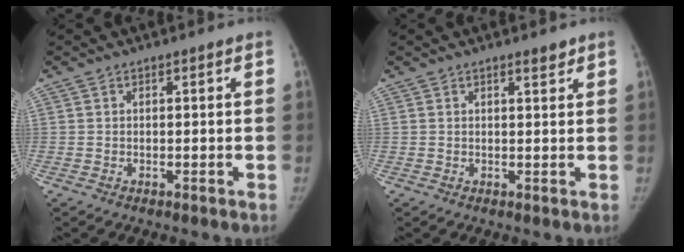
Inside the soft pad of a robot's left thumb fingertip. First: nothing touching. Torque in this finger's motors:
{"motor_torque": [-0.11, -0.10, 0.49, 0.09, -0.07]}